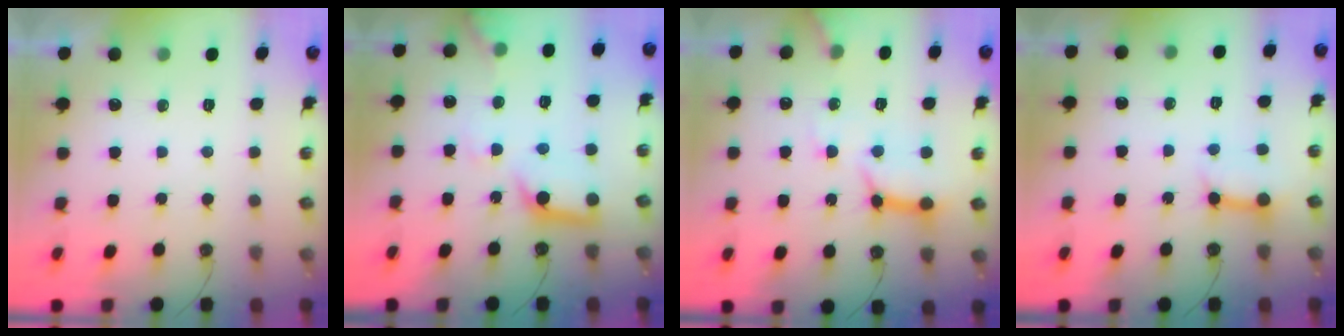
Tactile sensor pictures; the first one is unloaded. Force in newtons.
{"total": 12.4, "press": 12.4, "slide": 1.2}
{"total": 12.7, "press": 12.6, "slide": 1.6}
{"total": 8.5, "press": 8.5, "slide": 0.9}